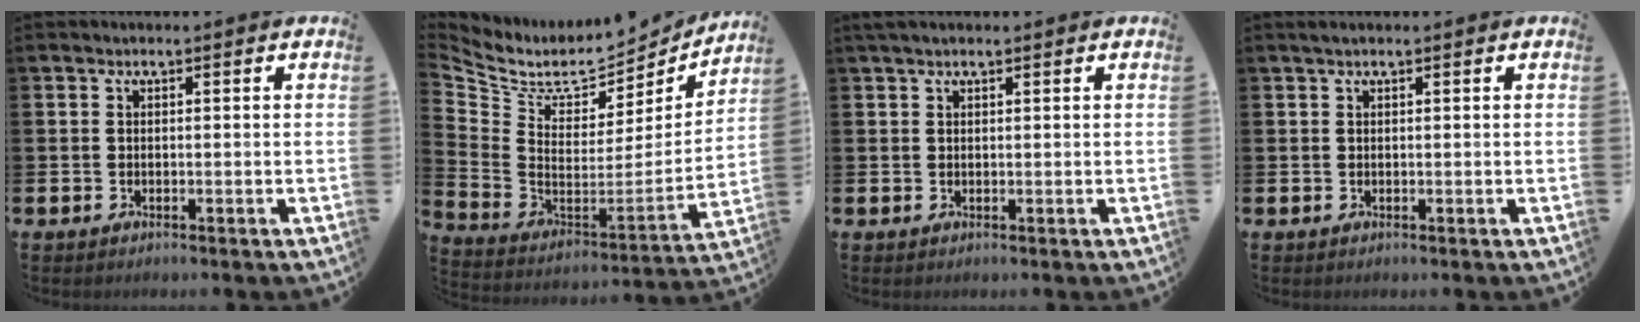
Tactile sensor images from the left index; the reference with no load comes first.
{"total": 7.6, "force": [6.6, 3.3, 2.0], "torque": [-0.083, -0.055, 0.114]}
{"total": 1.4, "force": [1.2, 0.4, 0.8], "torque": [-0.012, 0.003, 0.019]}
{"total": 0.8, "force": [0.5, 0.1, 0.6], "torque": [-0.015, 0.004, 0.009]}